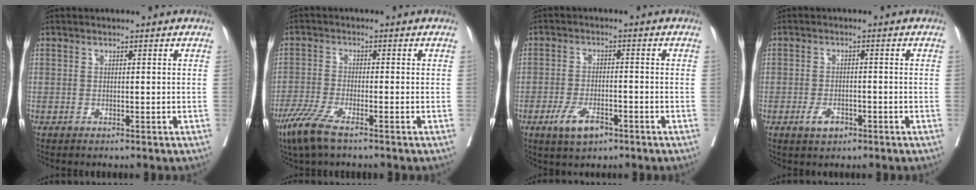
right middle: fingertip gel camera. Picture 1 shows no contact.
{"total": 6.1, "force": [-4.1, 0.8, 4.4], "torque": [-0.099, -0.016, -0.081]}
{"total": 5.5, "force": [-3.1, 2.1, 4.0], "torque": [-0.078, -0.004, -0.052]}
{"total": 3.0, "force": [-1.6, 1.5, 2.1], "torque": [-0.038, 0.001, -0.025]}